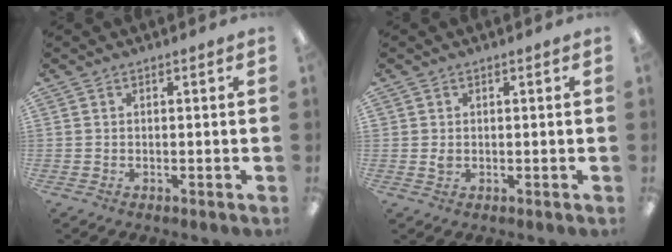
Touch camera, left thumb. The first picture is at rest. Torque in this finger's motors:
{"motor_torque": [-0.15, 0.14, 0.09, -0.13, 0.00]}